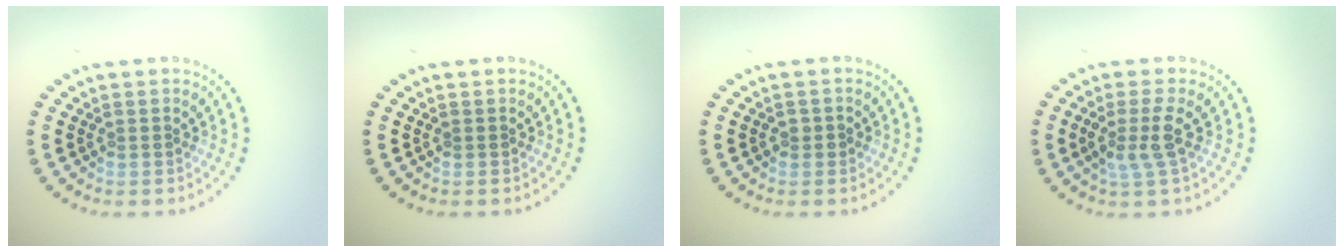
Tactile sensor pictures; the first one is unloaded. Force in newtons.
{"total": 0.0}
{"total": 0.8, "press": 0.8, "slide": 0.1}
{"total": 2.6, "press": 2.1, "slide": 1.5}